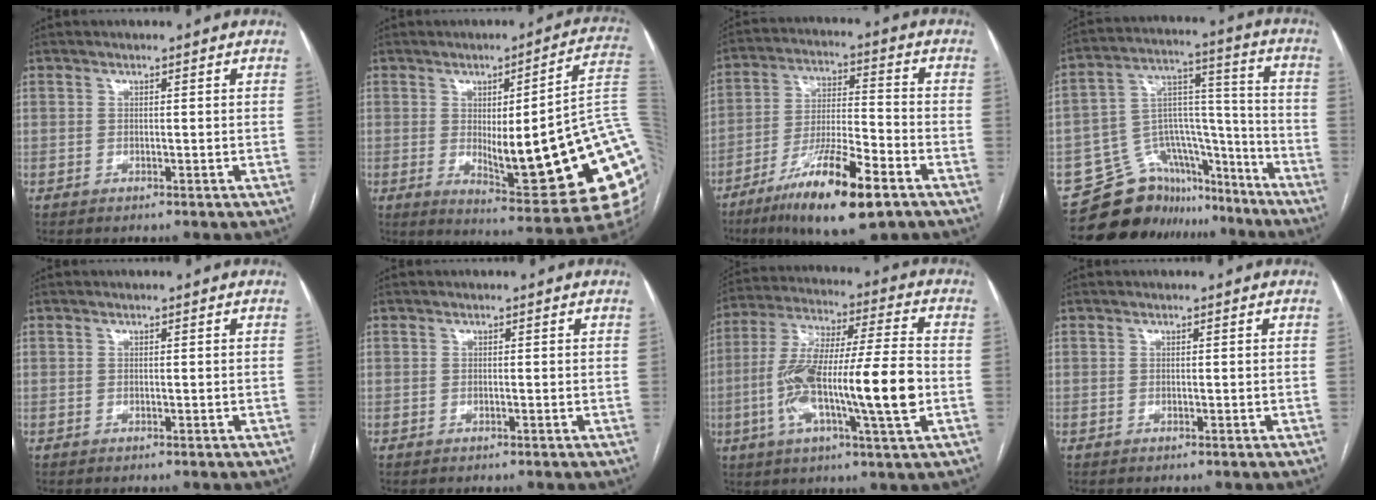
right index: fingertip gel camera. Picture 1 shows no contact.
{"total": 25.1, "force": [-2.5, 3.6, 24.8], "torque": [-0.224, -0.004, -0.027]}
{"total": 15.7, "force": [-9.3, 2.3, 12.4], "torque": [-0.231, -0.028, -0.161]}
{"total": 15.4, "force": [-13.3, 7.5, 2.2], "torque": [-0.026, 0.081, -0.208]}
{"total": 0.0}
{"total": 0.0}
{"total": 19.0, "force": [-3.7, 1.7, 18.6], "torque": [-0.345, 0.008, -0.062]}
{"total": 0.0}